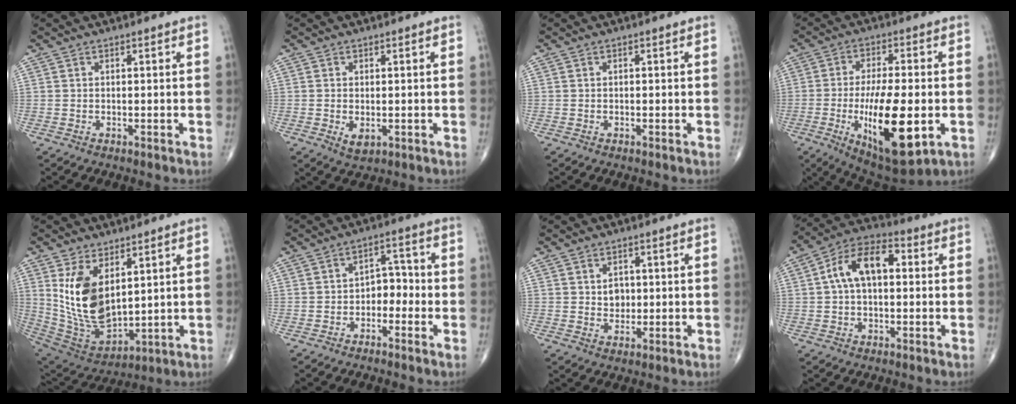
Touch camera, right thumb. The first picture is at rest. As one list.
[{"total": 2.7, "force": [-0.4, 1.6, 2.1], "torque": [-0.032, -0.006, -0.001]}, {"total": 0.0}, {"total": 18.8, "force": [-4.4, 6.8, 17.0], "torque": [-0.281, -0.007, -0.057]}, {"total": 14.9, "force": [4.5, 8.1, 11.7], "torque": [-0.204, -0.024, 0.113]}, {"total": 4.9, "force": [-1.7, 3.4, 3.0], "torque": [-0.018, 0.031, -0.038]}, {"total": 3.2, "force": [0.5, 2.6, 1.9], "torque": [-0.013, -0.002, 0.009]}, {"total": 11.3, "force": [1.6, 6.4, 9.1], "torque": [-0.158, 0.034, 0.018]}]